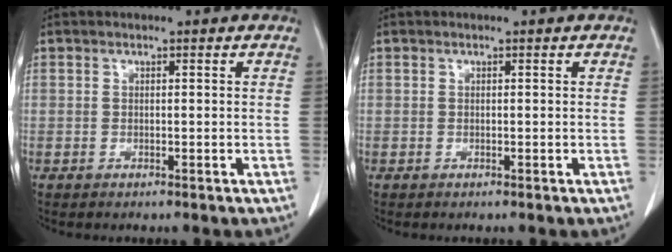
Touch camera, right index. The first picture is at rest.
{"total": 0.0}